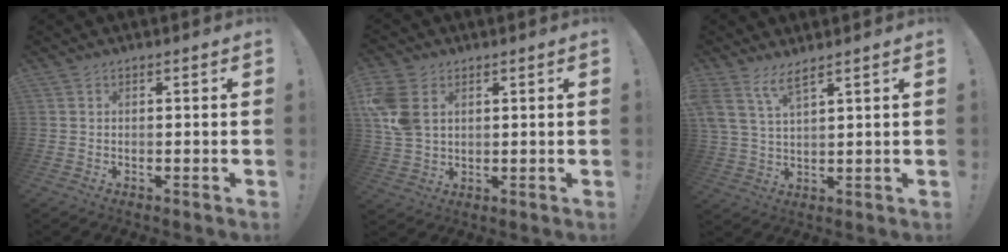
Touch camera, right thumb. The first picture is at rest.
{"total": 10.7, "force": [3.5, 7.5, 6.8], "torque": [-0.143, -0.003, 0.070]}
{"total": 6.6, "force": [4.9, 1.7, 4.1], "torque": [-0.094, -0.015, 0.095]}